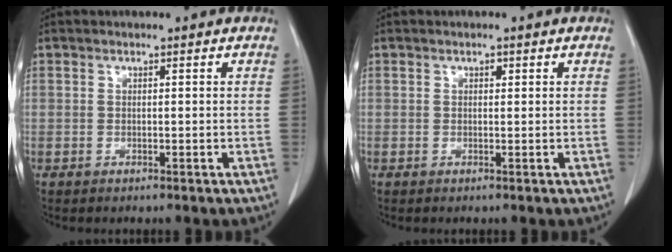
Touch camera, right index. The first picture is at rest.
{"total": 0.6, "force": [0.2, 0.4, 0.3], "torque": [-0.004, 0.000, 0.003]}